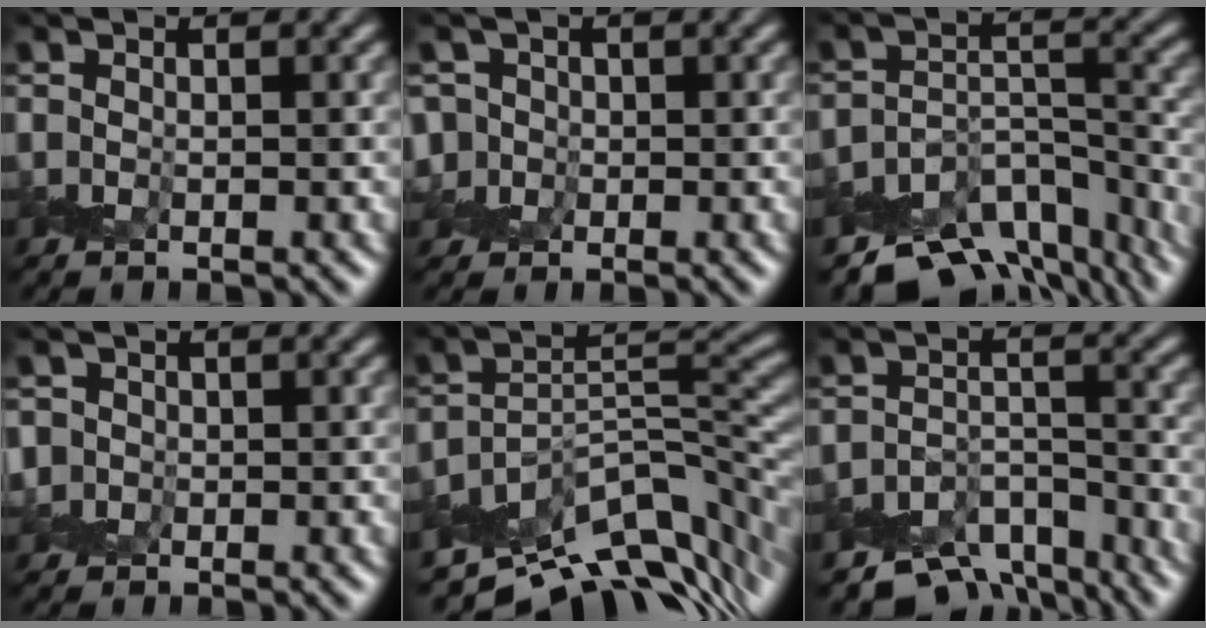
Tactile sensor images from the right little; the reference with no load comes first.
{"total": 3.4, "force": [0.0, 3.3, 0.8], "torque": [-0.001, 0.023, -0.024]}
{"total": 10.2, "force": [-8.4, 4.6, 3.5], "torque": [-0.048, -0.010, -0.122]}
{"total": 2.1, "force": [0.2, 2.1, 0.0], "torque": [0.015, 0.013, -0.010]}
{"total": 10.9, "force": [-6.9, 4.8, 6.9], "torque": [-0.107, 0.005, -0.117]}
{"total": 6.2, "force": [-5.3, 2.5, 1.8], "torque": [-0.018, -0.013, -0.084]}